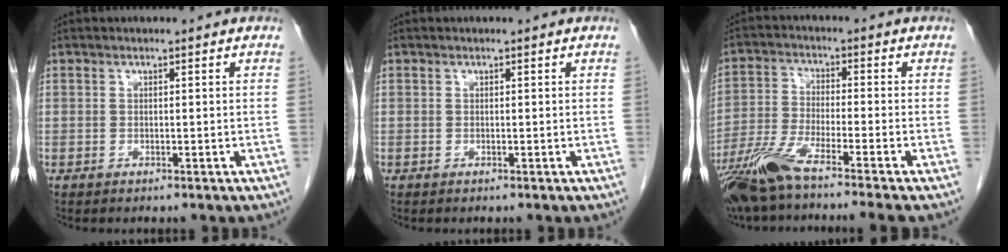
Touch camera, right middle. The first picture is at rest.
{"total": 0.0}
{"total": 10.6, "force": [-8.1, -1.0, 6.7], "torque": [-0.130, -0.033, -0.146]}